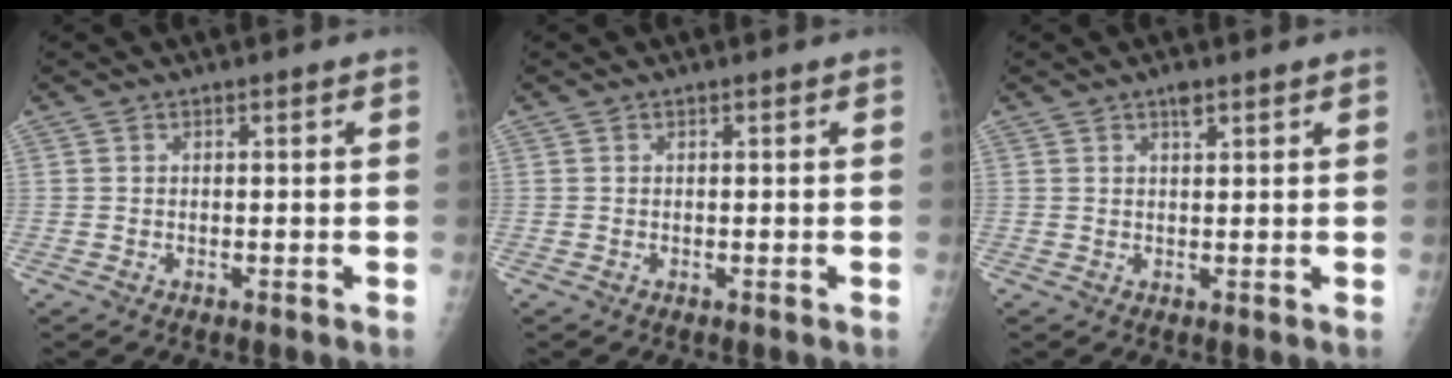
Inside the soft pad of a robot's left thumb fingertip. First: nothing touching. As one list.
[{"total": 0.0}, {"total": 2.1, "force": [1.4, 0.6, 1.4], "torque": [-0.018, -0.006, 0.023]}]